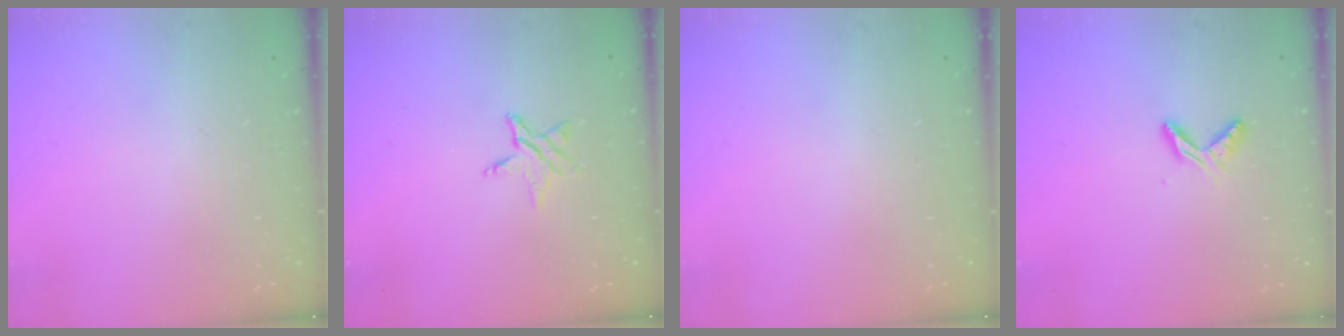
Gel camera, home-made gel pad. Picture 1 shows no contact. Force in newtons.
{"total": 3.9, "press": 3.9, "slide": 0.4}
{"total": 0.0}
{"total": 5.0, "press": 5.0, "slide": 0.4}